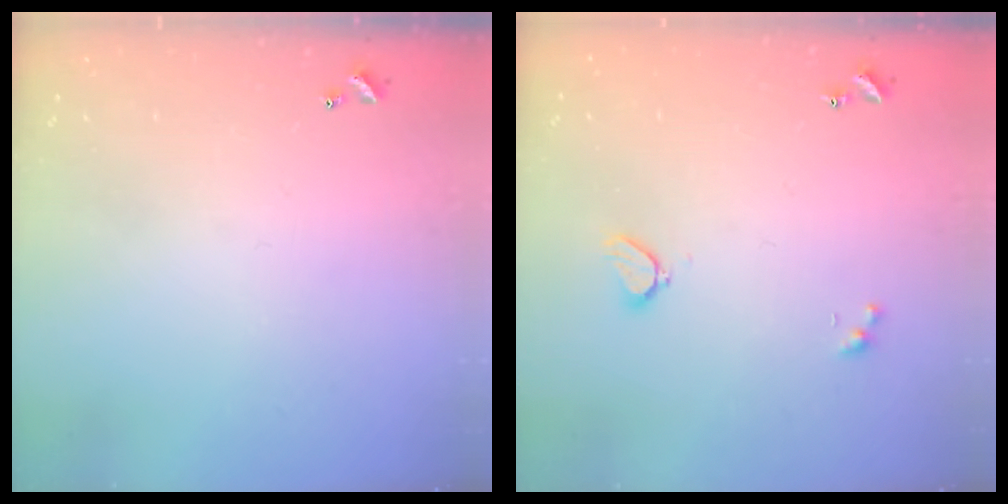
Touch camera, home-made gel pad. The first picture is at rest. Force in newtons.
{"total": 2.1, "press": 2.0, "slide": 0.5}